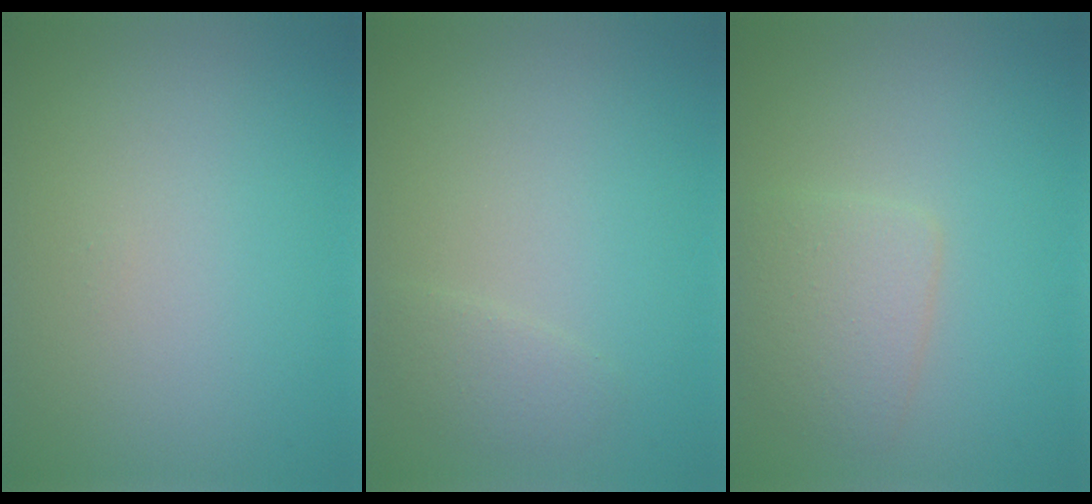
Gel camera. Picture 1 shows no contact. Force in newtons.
{"total": 1.3, "press": 1.3, "slide": 0.1}
{"total": 2.9, "press": 2.9, "slide": 0.2}